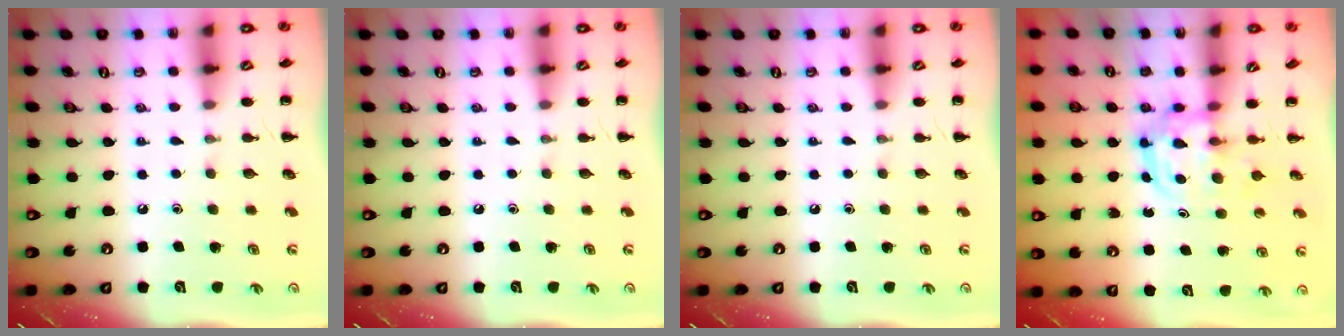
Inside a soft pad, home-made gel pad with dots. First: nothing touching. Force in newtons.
{"total": 0.0}
{"total": 0.0}
{"total": 3.1, "press": 3.1, "slide": 0.4}